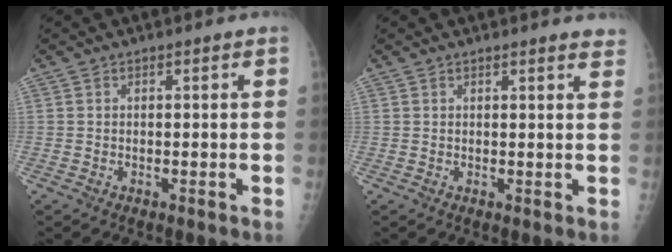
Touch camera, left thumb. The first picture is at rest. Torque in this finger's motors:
{"motor_torque": [0.29, 0.23, -0.60, -1.03, 0.11]}